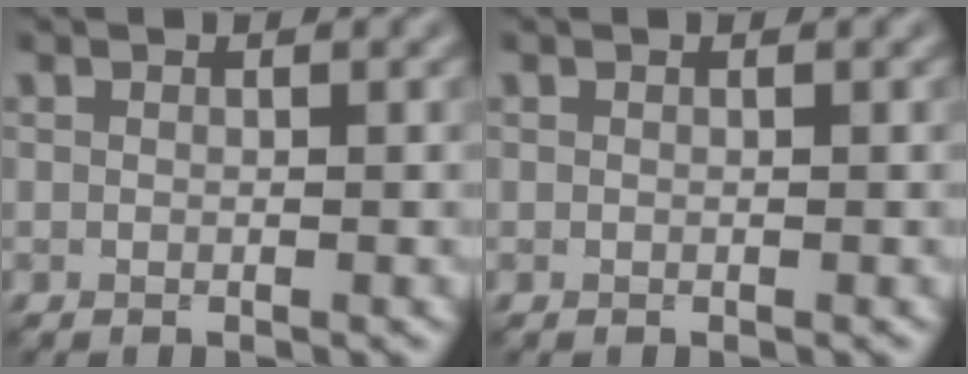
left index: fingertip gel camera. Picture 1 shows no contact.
{"total": 0.0}